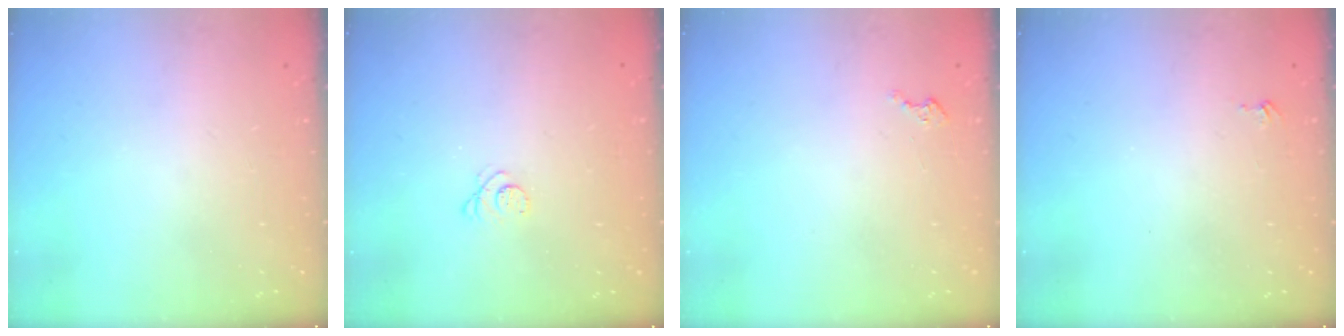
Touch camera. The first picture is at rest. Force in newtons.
{"total": 2.7, "press": 2.7, "slide": 0.3}
{"total": 1.6, "press": 1.5, "slide": 0.2}
{"total": 3.1, "press": 3.1, "slide": 0.4}